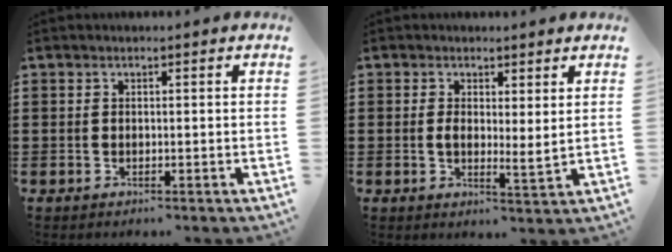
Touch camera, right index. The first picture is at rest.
{"total": 2.3, "force": [1.4, 0.6, 1.7], "torque": [-0.031, -0.005, 0.025]}